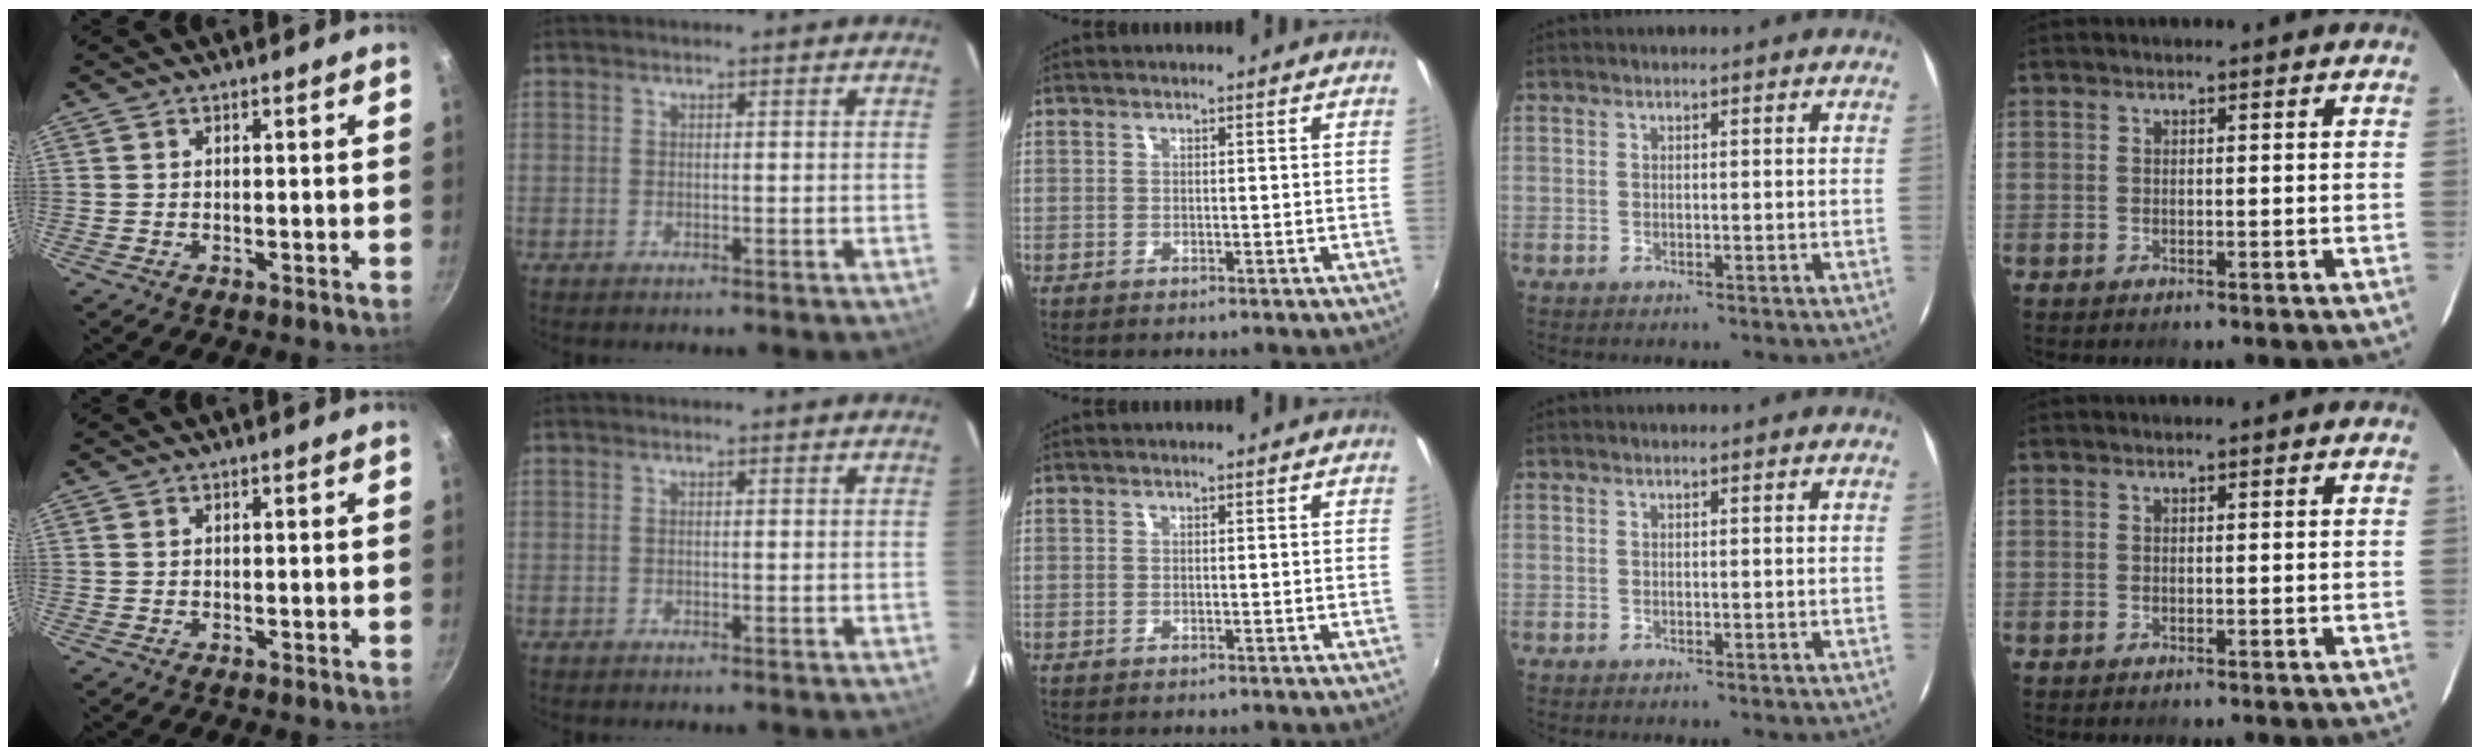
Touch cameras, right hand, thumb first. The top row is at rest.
{}